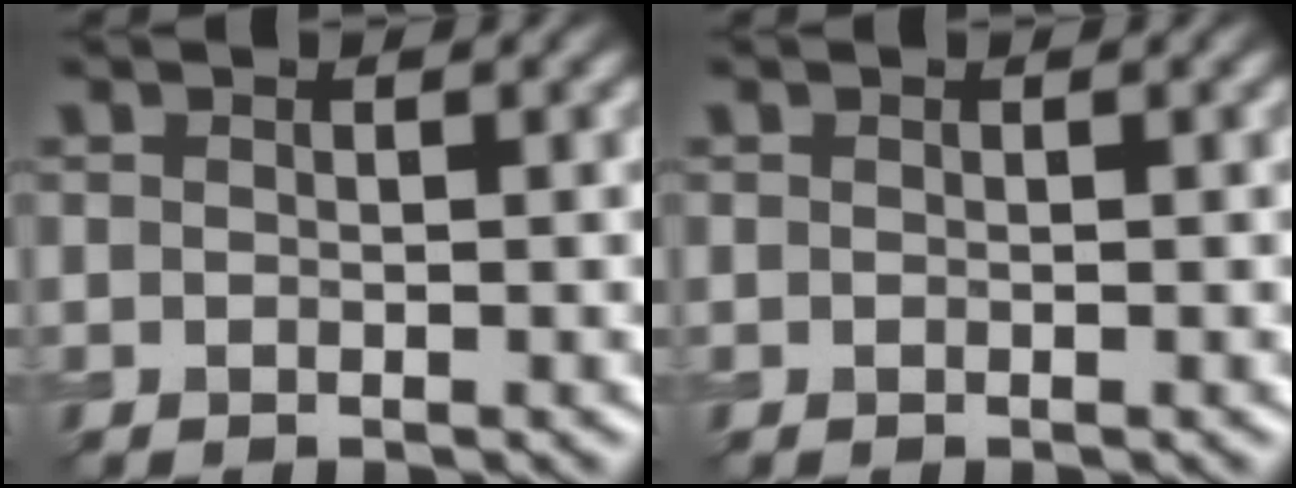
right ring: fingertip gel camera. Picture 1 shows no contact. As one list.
[{"total": 0.0}]